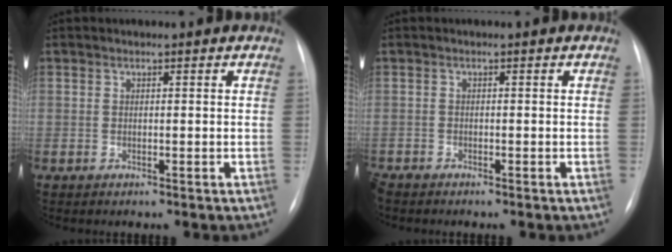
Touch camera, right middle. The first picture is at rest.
{"total": 1.3, "force": [-1.2, 0.2, 0.3], "torque": [-0.009, -0.005, -0.022]}